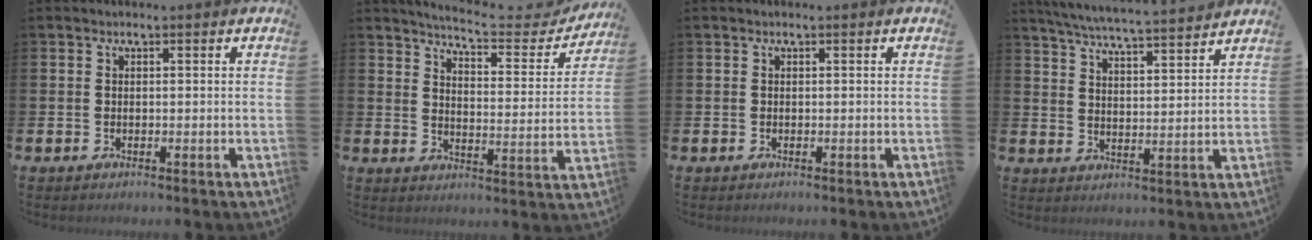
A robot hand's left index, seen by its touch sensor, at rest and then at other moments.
{"total": 5.6, "force": [5.3, 0.7, 1.6], "torque": [-0.042, -0.041, 0.084]}
{"total": 0.0}
{"total": 5.9, "force": [5.7, -0.2, 1.2], "torque": [-0.048, -0.041, 0.100]}